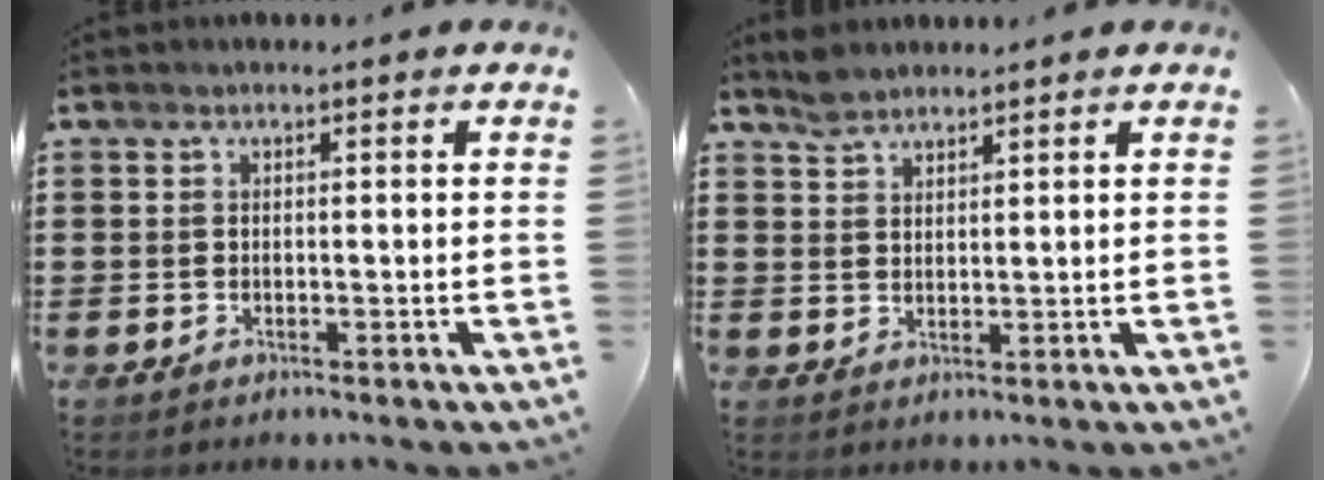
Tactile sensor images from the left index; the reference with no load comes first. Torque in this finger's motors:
{"motor_torque": [0.50, 0.48, 0.04, 0.00]}